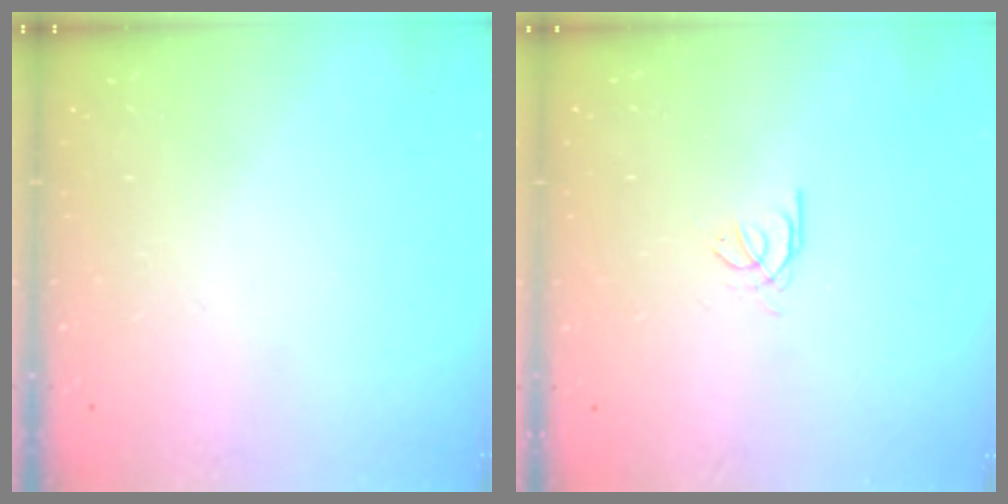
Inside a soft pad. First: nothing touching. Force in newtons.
{"total": 0.7, "press": 0.6, "slide": 0.4}